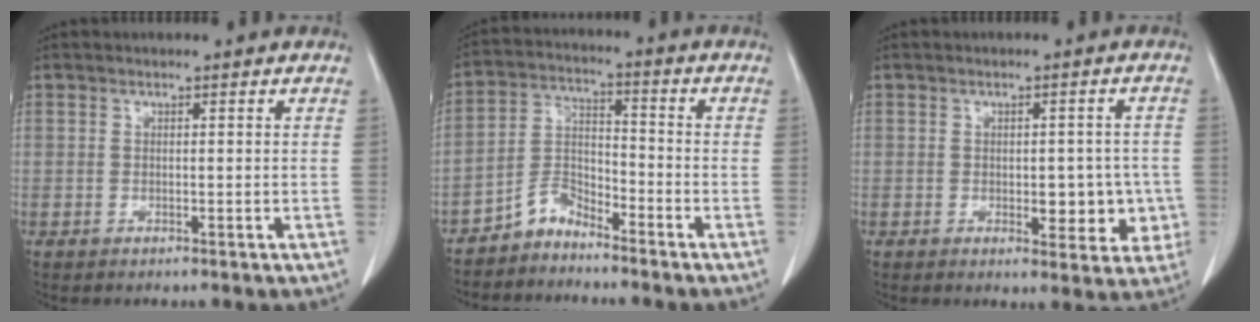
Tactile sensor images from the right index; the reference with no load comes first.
{"total": 5.1, "force": [-4.5, 2.1, 1.1], "torque": [-0.017, 0.010, -0.091]}
{"total": 6.4, "force": [-1.2, 3.3, 5.4], "torque": [-0.048, 0.008, -0.005]}